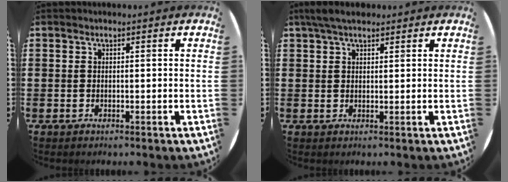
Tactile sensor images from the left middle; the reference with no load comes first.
{"total": 3.1, "force": [2.4, 1.0, 1.6], "torque": [-0.036, 0.006, 0.044]}